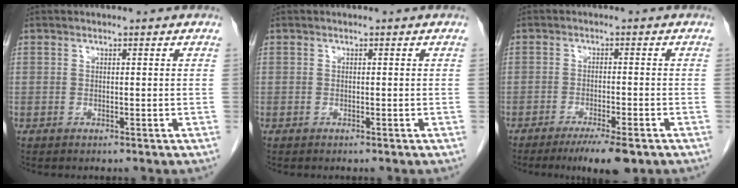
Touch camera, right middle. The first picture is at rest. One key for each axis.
{"total": 0.0}
{"total": 6.9, "fx": -4.9, "fy": 0.9, "fz": 4.8, "tx": -0.068, "ty": -0.015, "tz": -0.071}